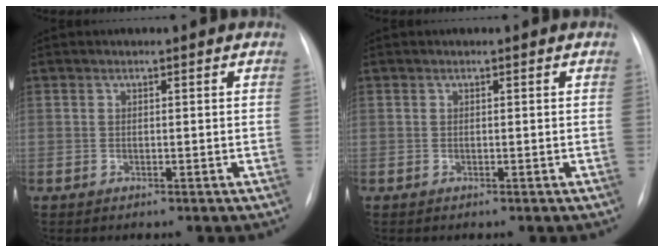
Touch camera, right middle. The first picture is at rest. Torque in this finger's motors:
{"motor_torque": [0.03, 0.00, 0.01, 0.00]}